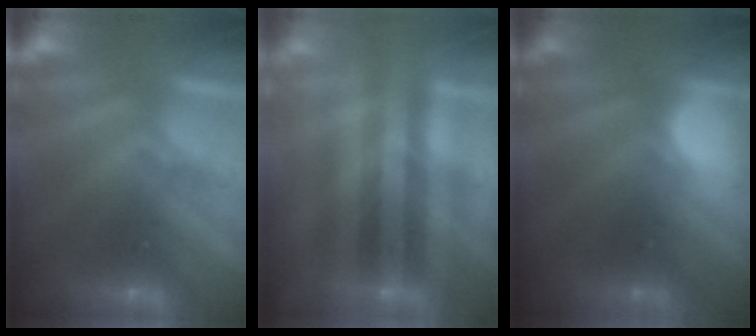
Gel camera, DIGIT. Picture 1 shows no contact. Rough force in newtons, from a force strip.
{"total": 1.9}
{"total": 2.6}